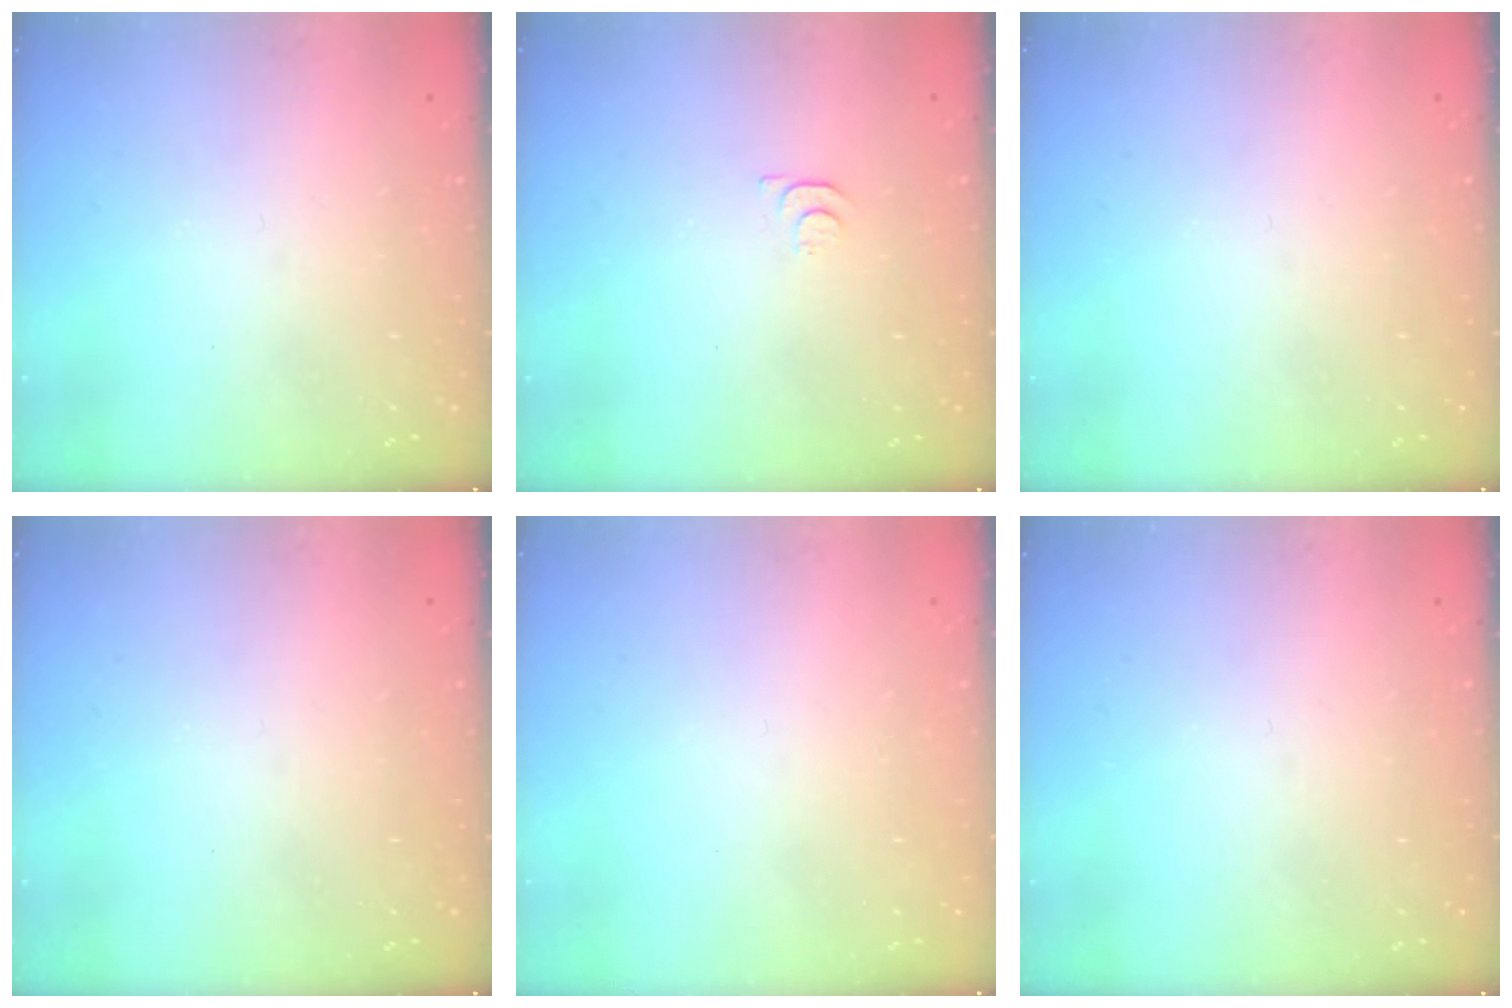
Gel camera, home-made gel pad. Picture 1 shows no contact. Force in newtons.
{"total": 6.3, "press": 6.3, "slide": 0.7}
{"total": 0.0}
{"total": 0.0}
{"total": 1.6, "press": 1.6, "slide": 0.1}
{"total": 0.0}